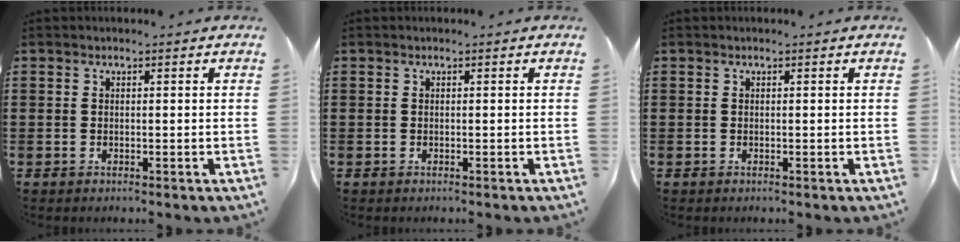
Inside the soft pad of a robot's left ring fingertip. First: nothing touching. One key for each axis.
{"total": 0.0}
{"total": 0.0}